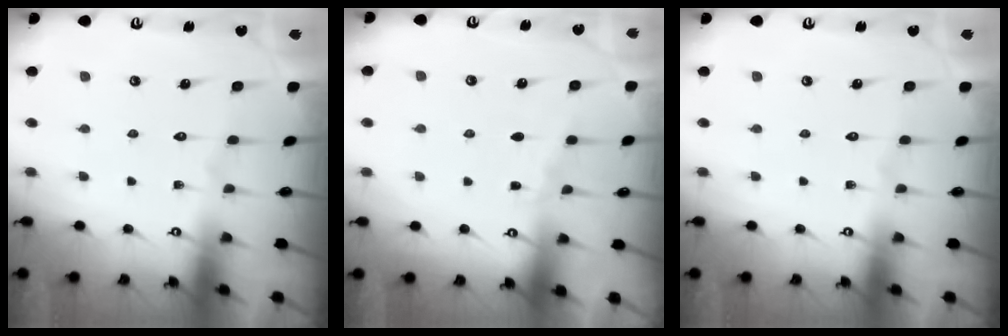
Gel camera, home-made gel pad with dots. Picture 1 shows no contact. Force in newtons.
{"total": 2.8, "press": 2.7, "slide": 0.3}
{"total": 0.0}